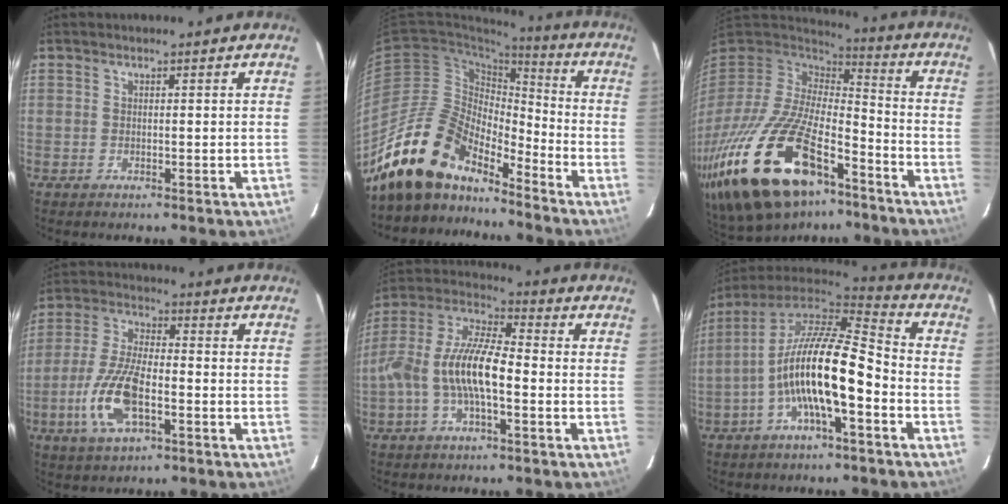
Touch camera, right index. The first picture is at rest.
{"total": 17.1, "force": [-14.5, 6.1, 6.6], "torque": [-0.134, 0.006, -0.268]}
{"total": 32.5, "force": [-18.3, 15.3, 22.0], "torque": [-0.468, -0.048, -0.300]}
{"total": 12.3, "force": [-4.3, 4.9, 10.4], "torque": [-0.226, -0.004, -0.083]}
{"total": 12.6, "force": [-3.1, 4.1, 11.5], "torque": [-0.236, 0.008, -0.061]}
{"total": 16.0, "force": [-5.1, 4.1, 14.6], "torque": [-0.269, -0.002, -0.102]}